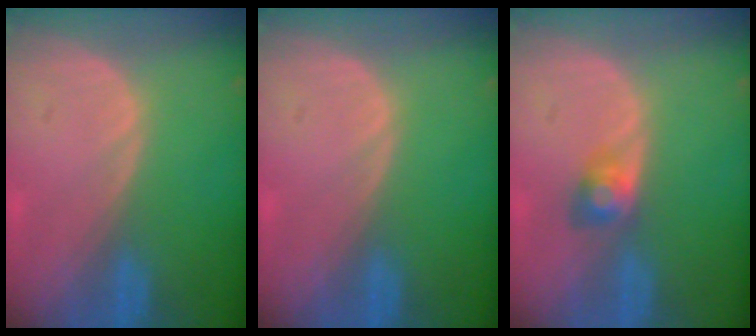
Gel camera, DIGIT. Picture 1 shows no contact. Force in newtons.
{"total": 0.0}
{"total": 2.6, "press": 2.6, "slide": 0.1}